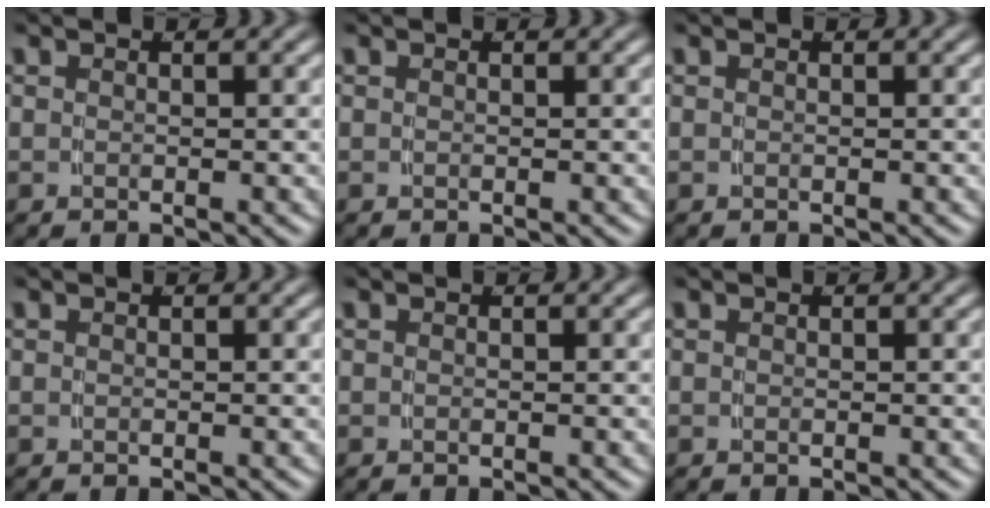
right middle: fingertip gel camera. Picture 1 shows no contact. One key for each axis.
{"total": 0.0}
{"total": 0.0}
{"total": 0.0}
{"total": 0.0}
{"total": 0.0}